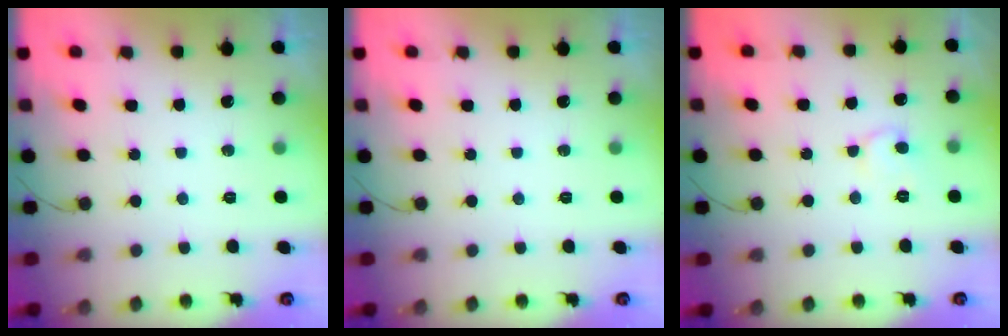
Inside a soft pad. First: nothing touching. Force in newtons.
{"total": 0.0}
{"total": 7.4, "press": 7.4, "slide": 0.3}